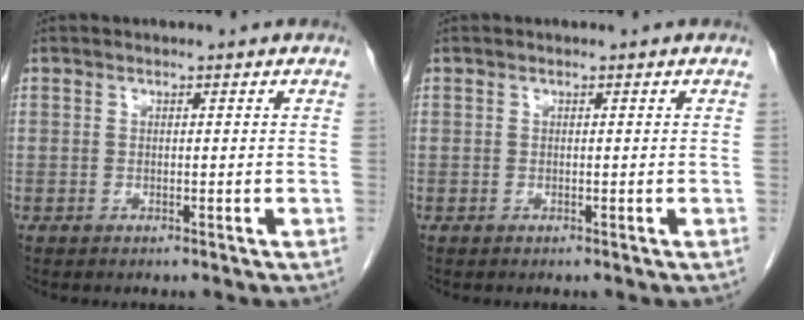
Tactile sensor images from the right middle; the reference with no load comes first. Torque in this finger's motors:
{"motor_torque": [0.21, -0.03, 0.08, 0.01]}